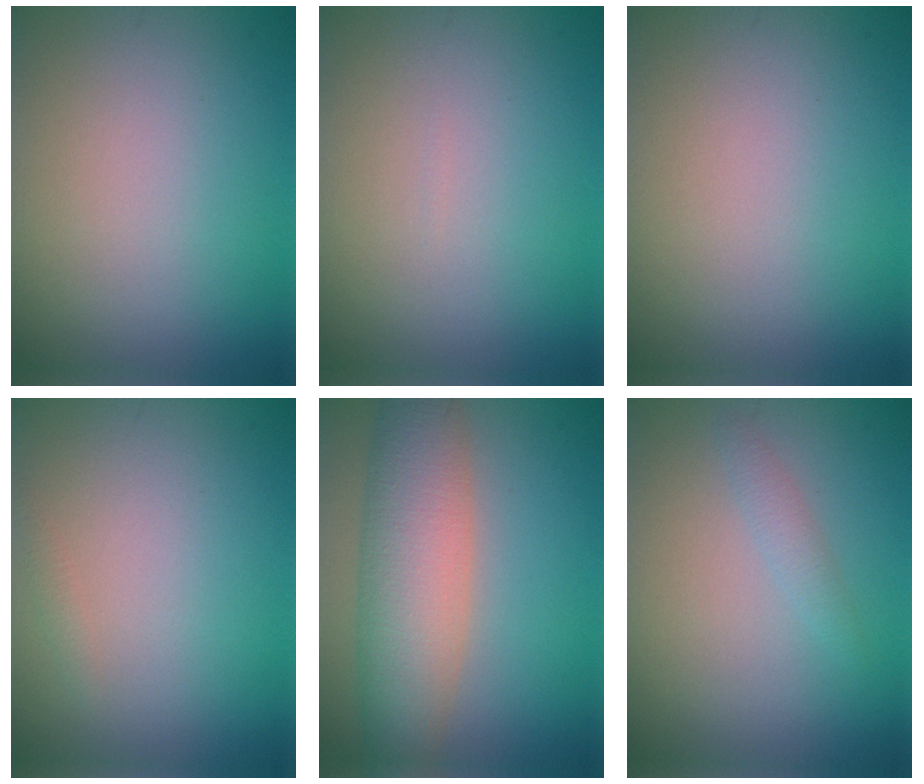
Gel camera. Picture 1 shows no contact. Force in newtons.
{"total": 0.0}
{"total": 0.0}
{"total": 0.6, "press": 0.6, "slide": 0.0}
{"total": 7.6, "press": 7.6, "slide": 0.5}
{"total": 1.1, "press": 1.1, "slide": 0.1}